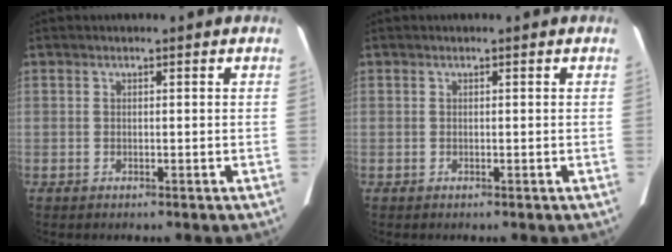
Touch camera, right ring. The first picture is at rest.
{"total": 0.0}